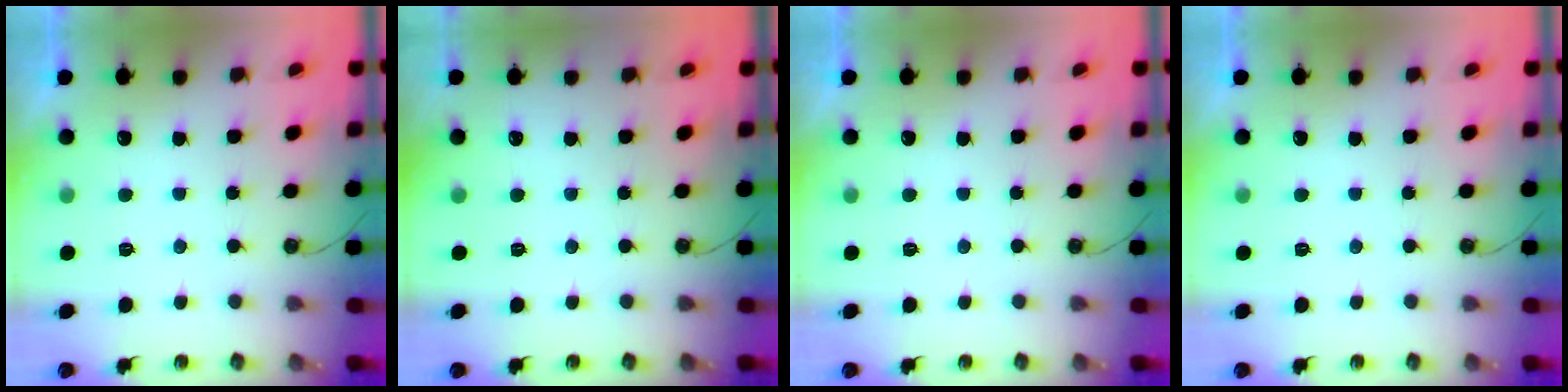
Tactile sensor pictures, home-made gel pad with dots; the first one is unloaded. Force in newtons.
{"total": 0.0}
{"total": 0.0}
{"total": 0.0}